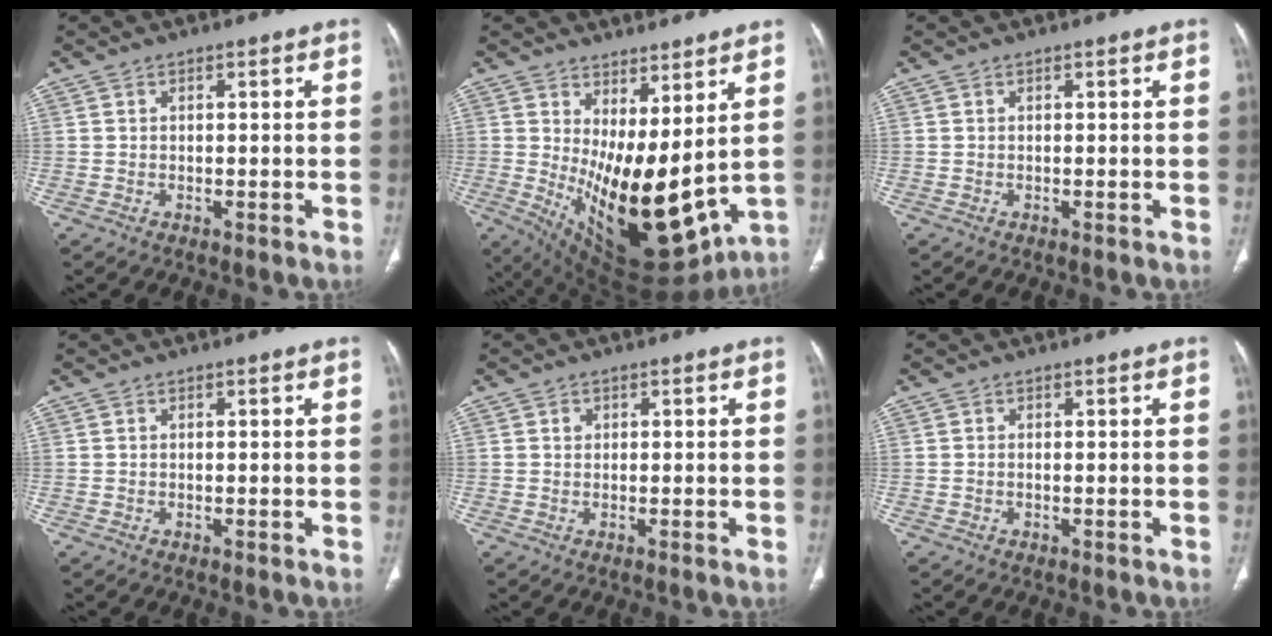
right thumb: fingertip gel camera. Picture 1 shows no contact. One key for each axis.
{"total": 18.2, "fx": 3.0, "fy": 7.8, "fz": 16.2, "tx": -0.251, "ty": -0.059, "tz": 0.078}
{"total": 0.0}
{"total": 0.0}
{"total": 0.7, "fx": 0.2, "fy": 0.6, "fz": 0.2, "tx": -0.001, "ty": 0.001, "tz": 0.005}
{"total": 0.0}